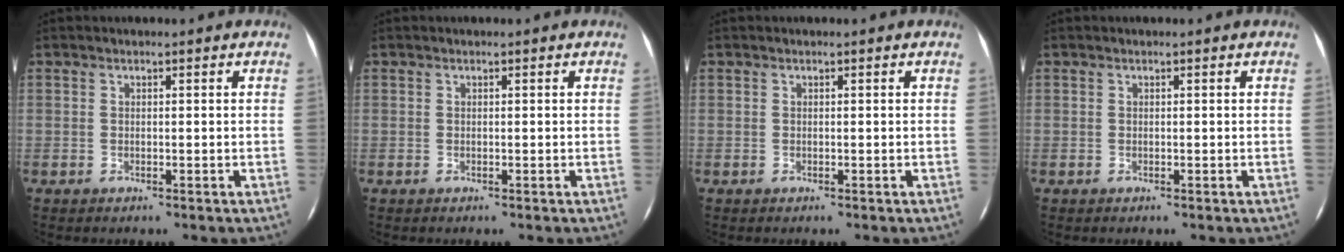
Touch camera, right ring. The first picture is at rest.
{"total": 0.0}
{"total": 0.0}
{"total": 0.0}